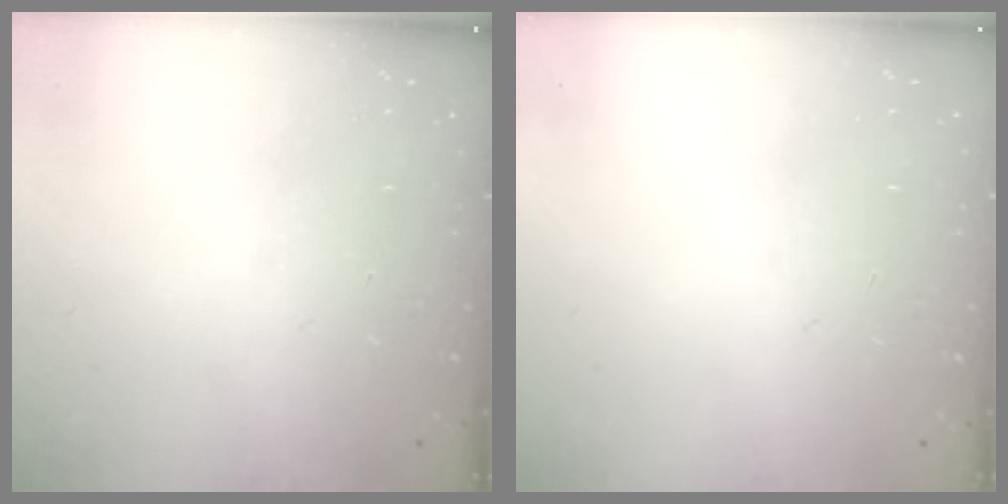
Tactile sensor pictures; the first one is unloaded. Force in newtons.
{"total": 0.0}